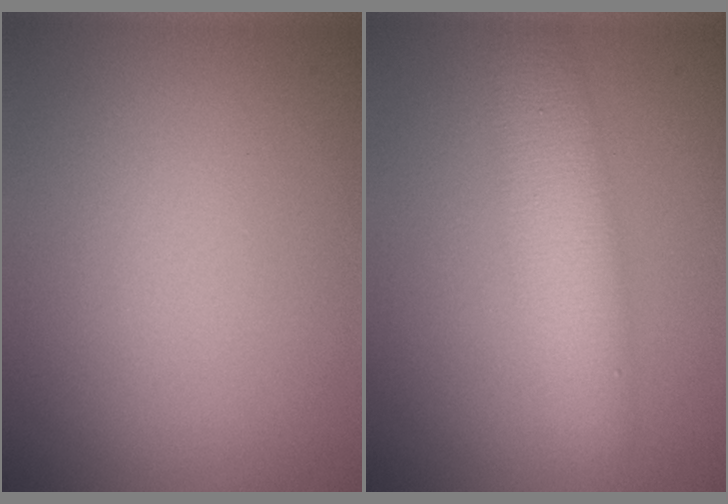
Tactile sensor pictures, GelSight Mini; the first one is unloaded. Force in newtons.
{"total": 4.3, "press": 4.3, "slide": 0.1}